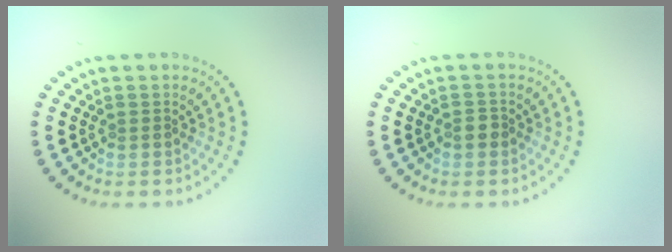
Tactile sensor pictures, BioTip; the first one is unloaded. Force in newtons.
{"total": 1.1, "press": 1.0, "slide": 0.4}